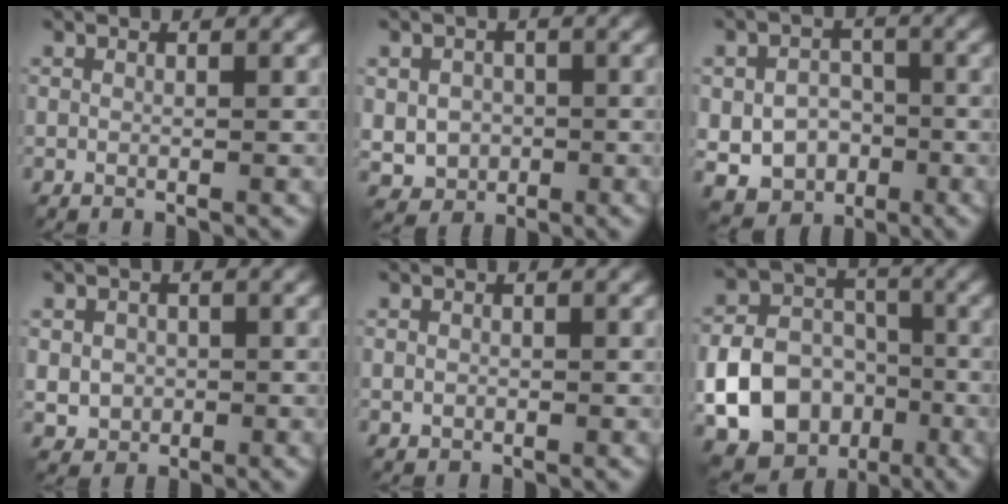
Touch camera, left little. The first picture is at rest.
{"total": 4.0, "force": [-0.2, 3.4, 2.0], "torque": [-0.034, -0.004, -0.003]}
{"total": 6.1, "force": [-1.7, 4.8, 3.4], "torque": [-0.054, -0.008, -0.029]}
{"total": 2.9, "force": [-0.1, 2.6, 1.3], "torque": [-0.021, -0.004, -0.002]}
{"total": 0.8, "force": [-0.1, 0.7, 0.2], "torque": [0.000, -0.003, -0.002]}
{"total": 16.2, "force": [-5.5, 13.7, 6.5], "torque": [-0.131, -0.040, -0.108]}